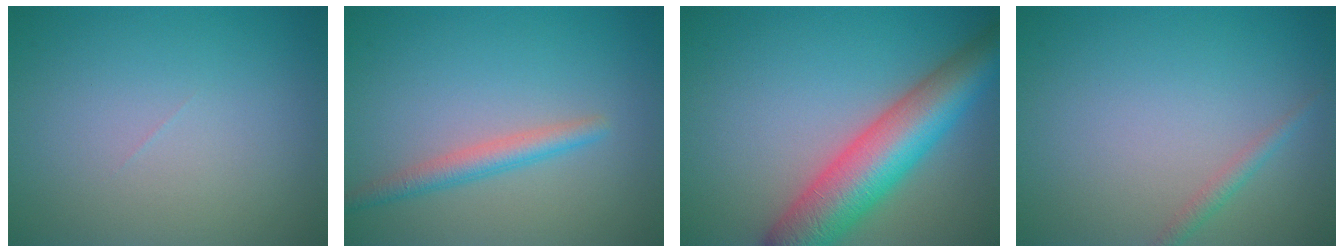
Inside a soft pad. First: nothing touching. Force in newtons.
{"total": 2.4, "press": 2.4, "slide": 0.1}
{"total": 9.1, "press": 9.1, "slide": 0.4}
{"total": 1.2, "press": 1.2, "slide": 0.1}